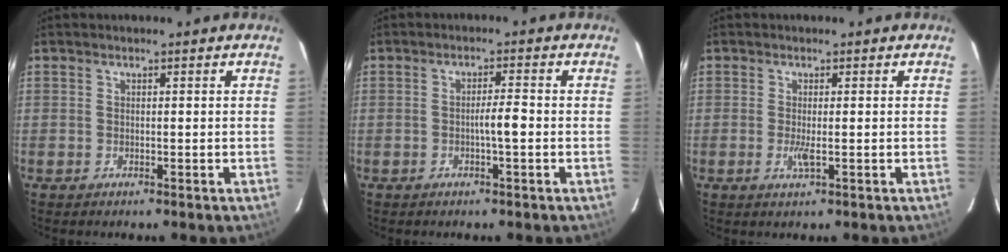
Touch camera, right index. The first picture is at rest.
{"total": 2.9, "force": [-0.7, 0.0, 2.8], "torque": [-0.046, 0.001, -0.013]}
{"total": 1.8, "force": [-0.4, 0.1, 1.7], "torque": [-0.038, -0.006, -0.006]}